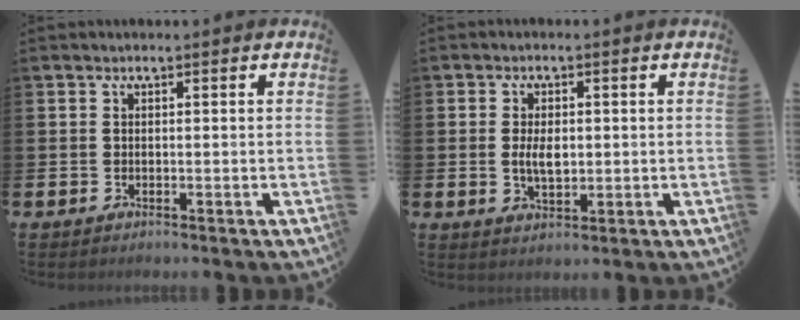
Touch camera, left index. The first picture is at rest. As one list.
[{"total": 3.6, "force": [0.2, 2.0, 3.0], "torque": [-0.044, 0.000, -0.002]}]